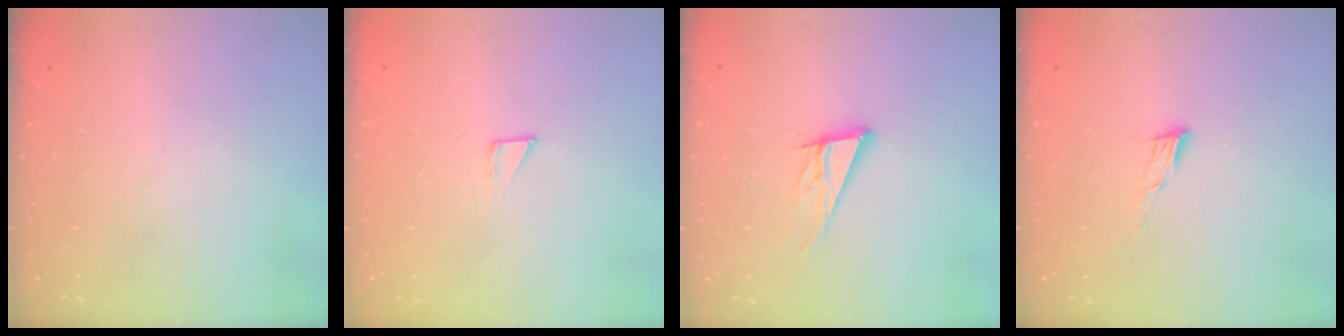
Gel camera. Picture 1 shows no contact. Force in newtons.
{"total": 3.0, "press": 3.0, "slide": 0.3}
{"total": 13.0, "press": 12.6, "slide": 3.3}
{"total": 6.9, "press": 6.7, "slide": 1.3}